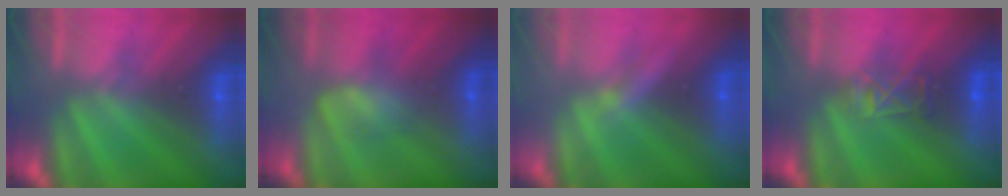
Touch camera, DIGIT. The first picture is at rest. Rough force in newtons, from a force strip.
{"total": 2.9}
{"total": 2.1}
{"total": 2.9}